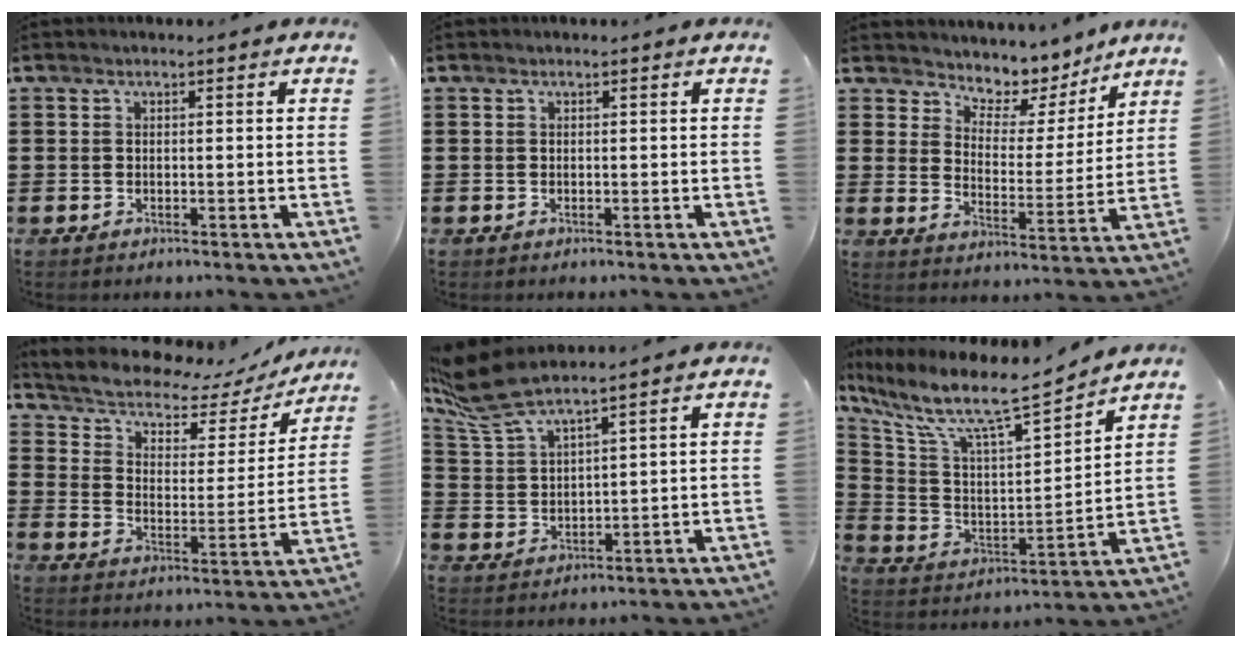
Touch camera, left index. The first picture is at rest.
{"total": 0.0}
{"total": 5.0, "force": [4.5, 2.2, 0.2], "torque": [-0.030, -0.039, 0.072]}
{"total": 6.4, "force": [5.2, 2.5, 2.8], "torque": [-0.079, -0.032, 0.085]}
{"total": 8.1, "force": [6.6, 1.3, 4.5], "torque": [-0.125, -0.029, 0.114]}
{"total": 9.4, "force": [7.4, 1.6, 5.6], "torque": [-0.141, -0.056, 0.119]}